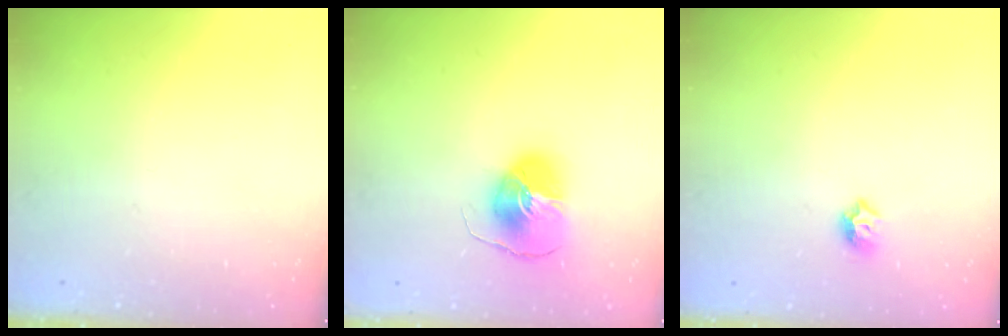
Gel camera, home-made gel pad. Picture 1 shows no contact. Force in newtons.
{"total": 9.9, "press": 9.9, "slide": 1.3}
{"total": 5.2, "press": 5.1, "slide": 0.9}